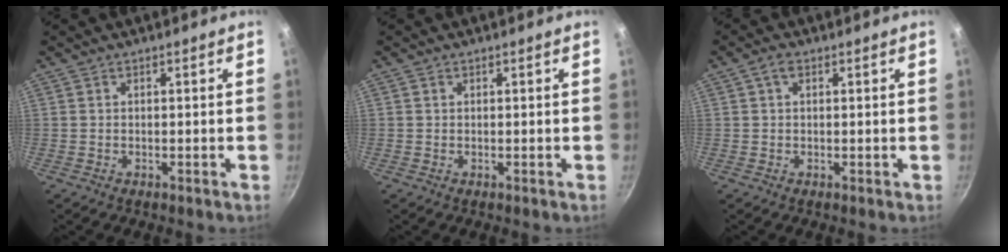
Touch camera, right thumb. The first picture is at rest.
{"total": 0.5, "force": [0.2, 0.4, 0.2], "torque": [-0.002, 0.002, 0.002]}
{"total": 2.0, "force": [0.7, 1.3, 1.4], "torque": [-0.019, 0.000, 0.009]}